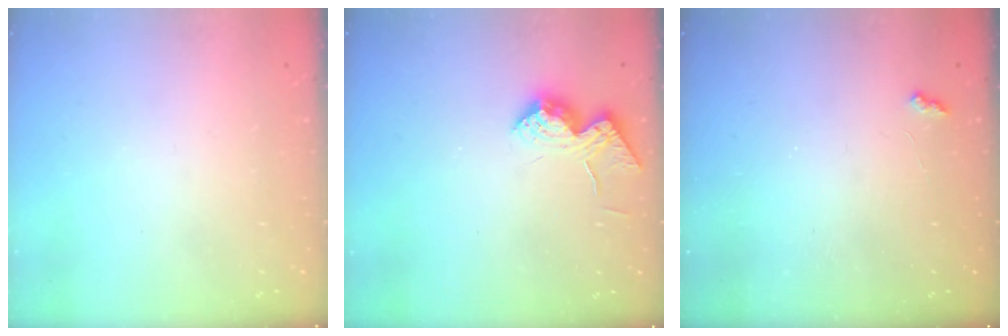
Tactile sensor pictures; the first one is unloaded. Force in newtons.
{"total": 15.0, "press": 15.0, "slide": 0.9}
{"total": 2.1, "press": 2.1, "slide": 0.5}